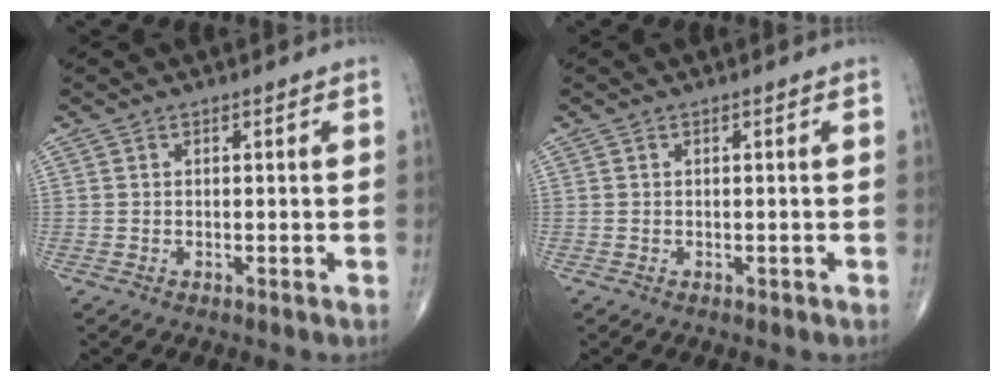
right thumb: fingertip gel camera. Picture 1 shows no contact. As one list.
[{"total": 0.0}]